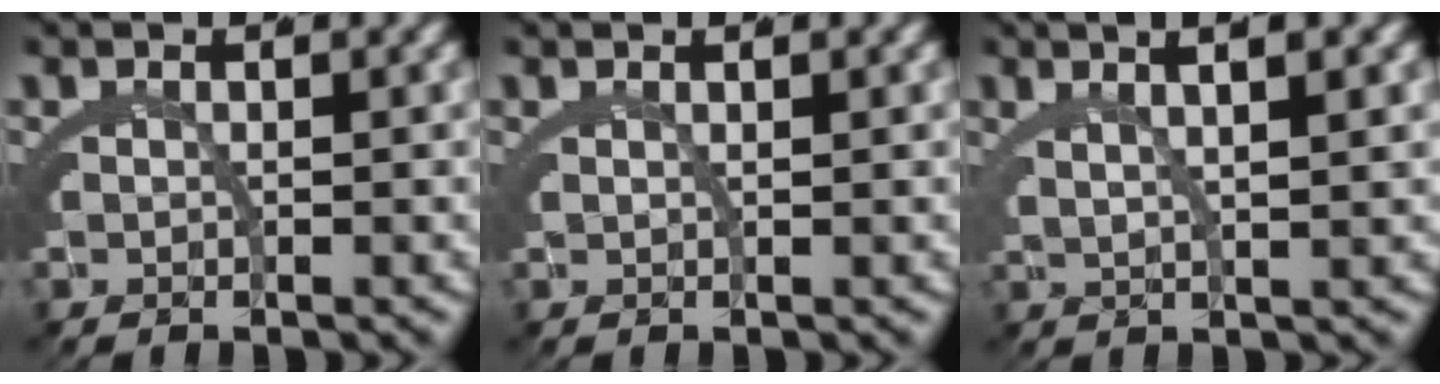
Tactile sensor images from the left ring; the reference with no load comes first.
{"total": 1.1, "force": [0.6, -0.8, 0.3], "torque": [-0.004, 0.000, 0.015]}
{"total": 5.1, "force": [3.3, 1.0, 3.7], "torque": [-0.044, 0.019, 0.049]}